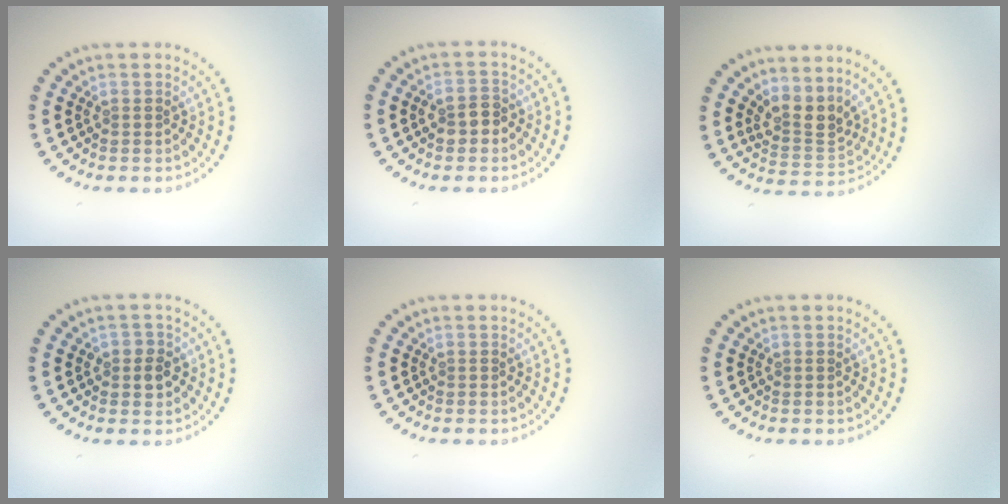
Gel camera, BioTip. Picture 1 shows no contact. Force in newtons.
{"total": 2.1, "press": 2.1, "slide": 0.5}
{"total": 2.8, "press": 2.3, "slide": 1.7}
{"total": 1.9, "press": 1.9, "slide": 0.5}
{"total": 0.0}
{"total": 0.0}